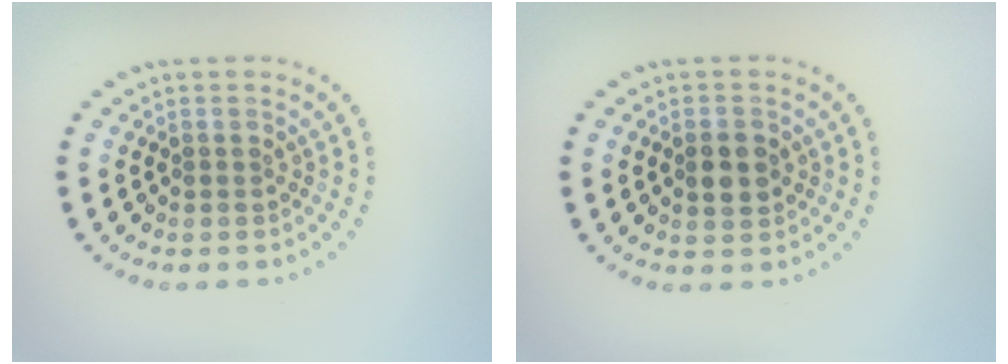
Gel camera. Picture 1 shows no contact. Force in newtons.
{"total": 2.4, "press": 2.4, "slide": 0.1}